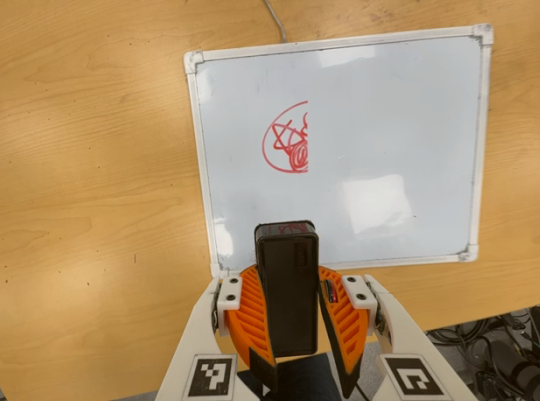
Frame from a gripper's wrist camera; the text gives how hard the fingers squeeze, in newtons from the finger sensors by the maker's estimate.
{"total": 10.6, "left": 10.1, "right": 11.2}